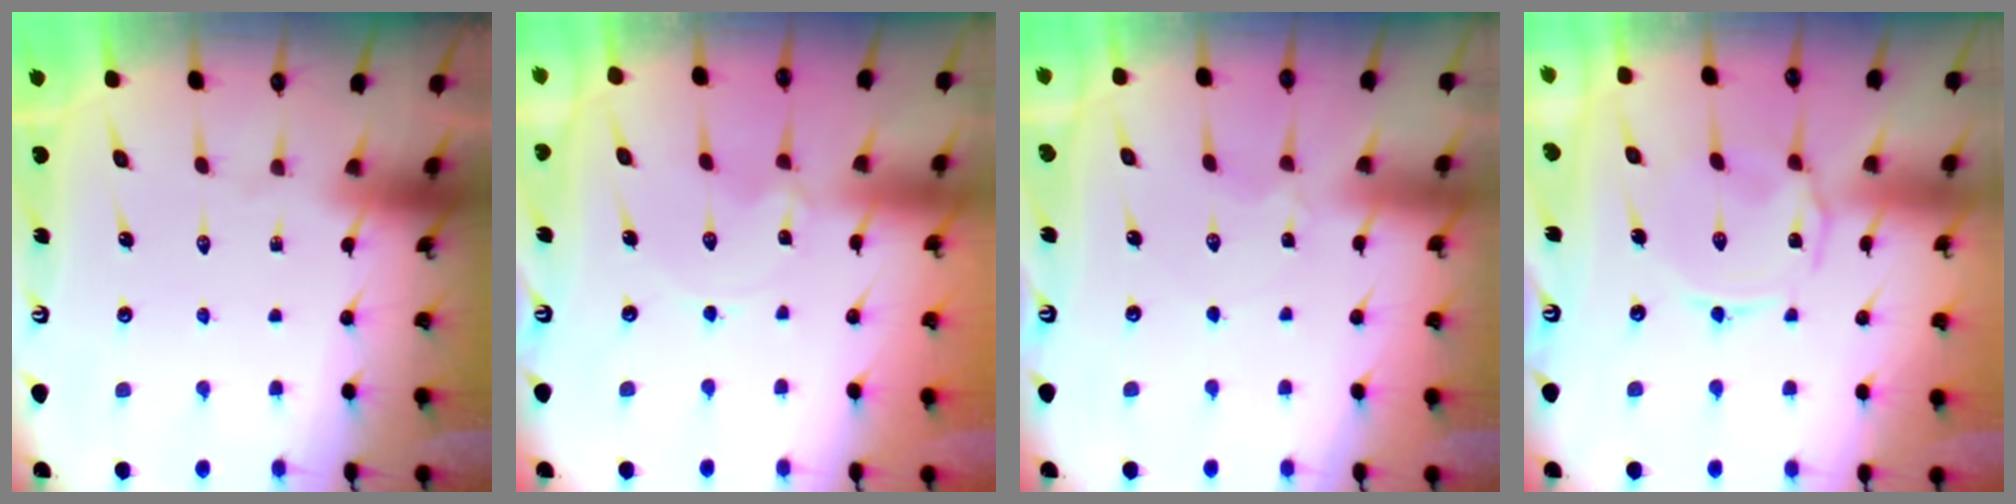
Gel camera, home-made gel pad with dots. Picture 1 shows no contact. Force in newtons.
{"total": 0.0}
{"total": 2.8, "press": 2.8, "slide": 0.3}
{"total": 2.5, "press": 2.5, "slide": 0.6}